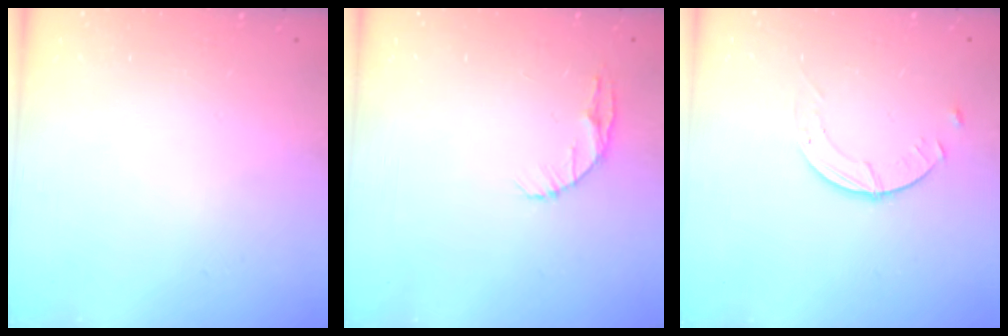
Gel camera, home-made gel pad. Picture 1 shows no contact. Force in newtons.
{"total": 5.8, "press": 5.7, "slide": 0.8}
{"total": 2.3, "press": 2.3, "slide": 0.3}